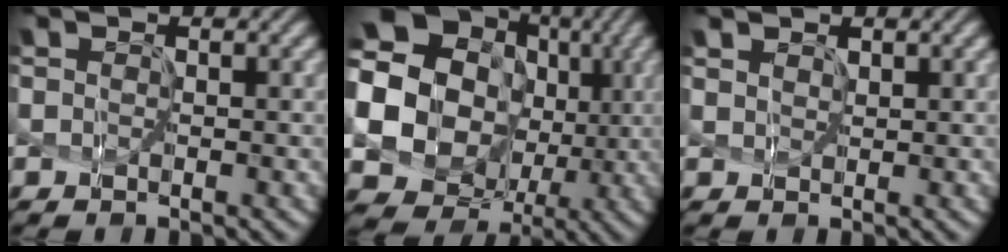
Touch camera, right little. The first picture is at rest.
{"total": 19.5, "force": [2.3, 17.8, 7.5], "torque": [-0.189, 0.015, -0.002]}
{"total": 1.9, "force": [1.3, 1.1, 0.8], "torque": [-0.006, 0.012, 0.011]}